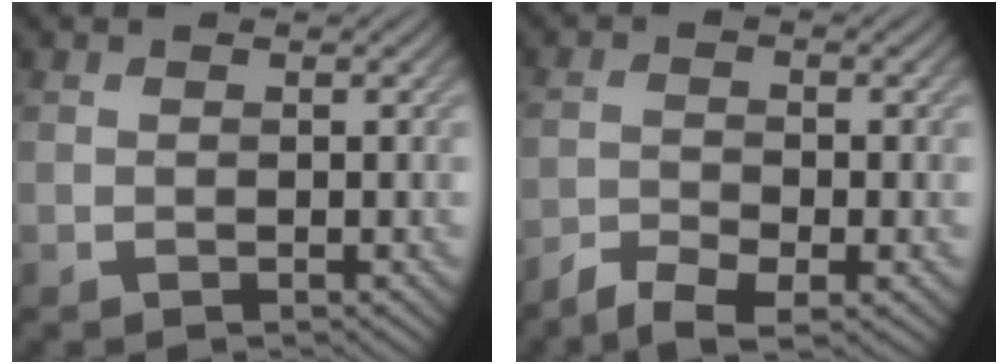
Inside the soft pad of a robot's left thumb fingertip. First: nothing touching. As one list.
[{"total": 4.1, "force": [-3.2, 1.0, 2.4], "torque": [-0.049, -0.008, -0.060]}]